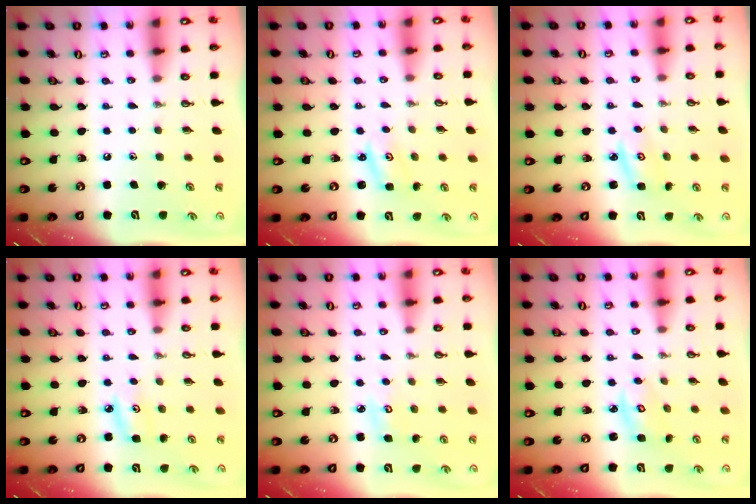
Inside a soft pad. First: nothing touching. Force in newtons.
{"total": 2.1, "press": 2.1, "slide": 0.2}
{"total": 2.6, "press": 2.6, "slide": 0.2}
{"total": 5.2, "press": 5.2, "slide": 0.5}
{"total": 4.6, "press": 4.6, "slide": 0.2}
{"total": 4.4, "press": 4.4, "slide": 0.4}